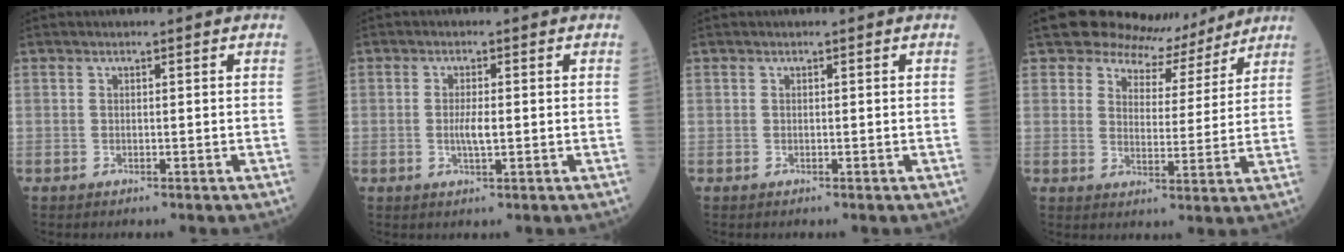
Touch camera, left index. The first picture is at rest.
{"total": 2.5, "force": [-0.2, 0.4, 2.5], "torque": [-0.052, -0.002, -0.003]}
{"total": 0.0}
{"total": 7.7, "force": [7.1, 2.9, 0.0], "torque": [-0.005, -0.001, 0.097]}